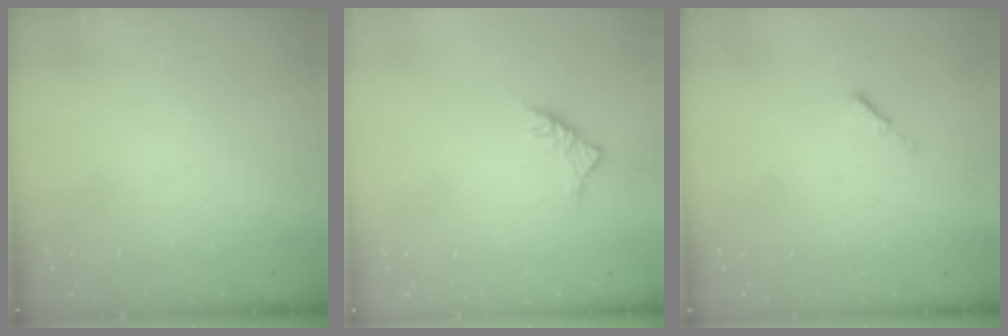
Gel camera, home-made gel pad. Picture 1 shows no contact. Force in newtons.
{"total": 3.5, "press": 3.4, "slide": 1.1}
{"total": 0.0}